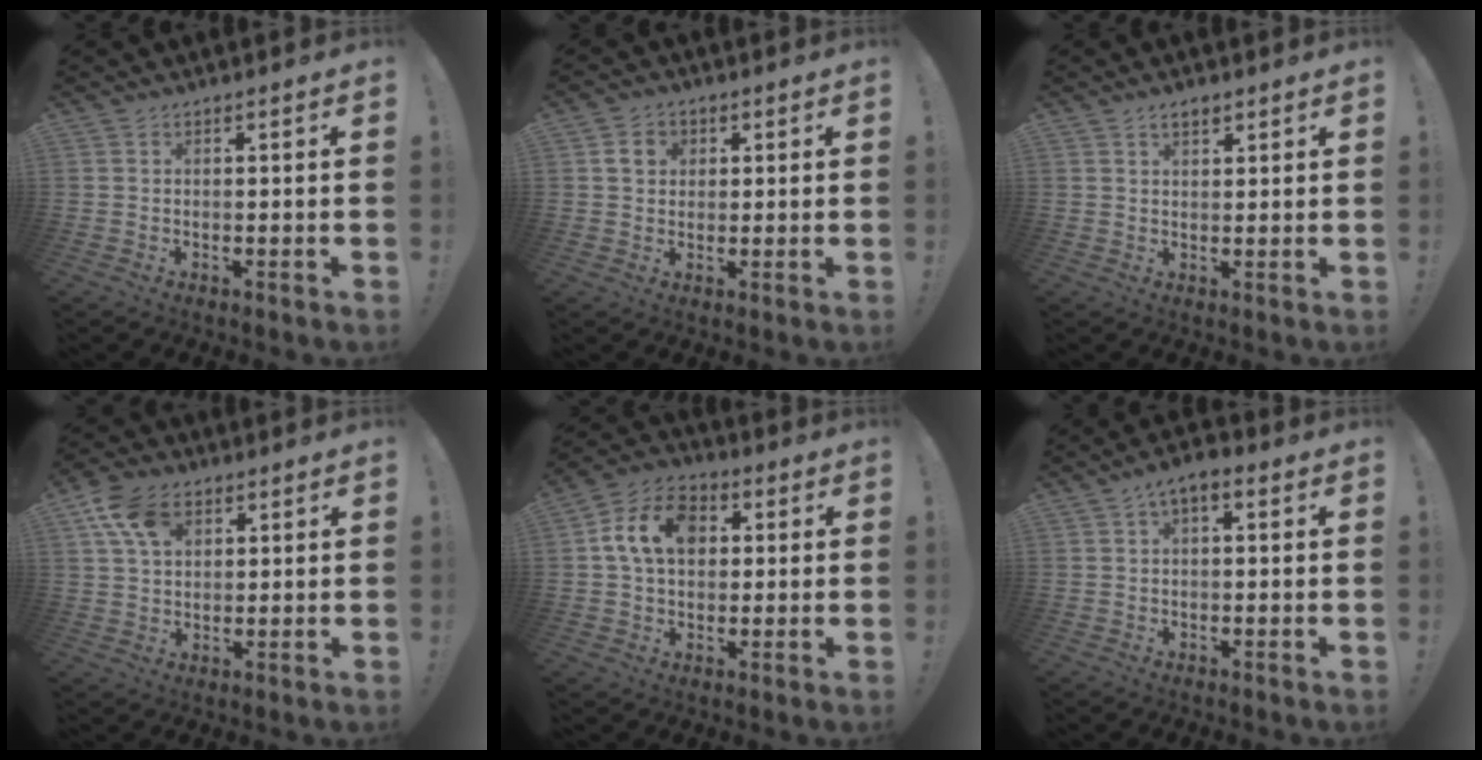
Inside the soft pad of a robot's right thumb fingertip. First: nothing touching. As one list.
[{"total": 5.5, "force": [1.8, 4.6, 2.5], "torque": [-0.040, 0.008, 0.035]}, {"total": 2.6, "force": [1.7, 1.2, 1.6], "torque": [-0.023, -0.006, 0.030]}, {"total": 11.5, "force": [4.9, 7.9, 6.8], "torque": [-0.131, -0.001, 0.097]}, {"total": 13.5, "force": [3.1, 9.8, 8.7], "torque": [-0.154, 0.015, 0.062]}, {"total": 3.5, "force": [0.6, 1.7, 3.0], "torque": [-0.052, 0.005, 0.010]}]